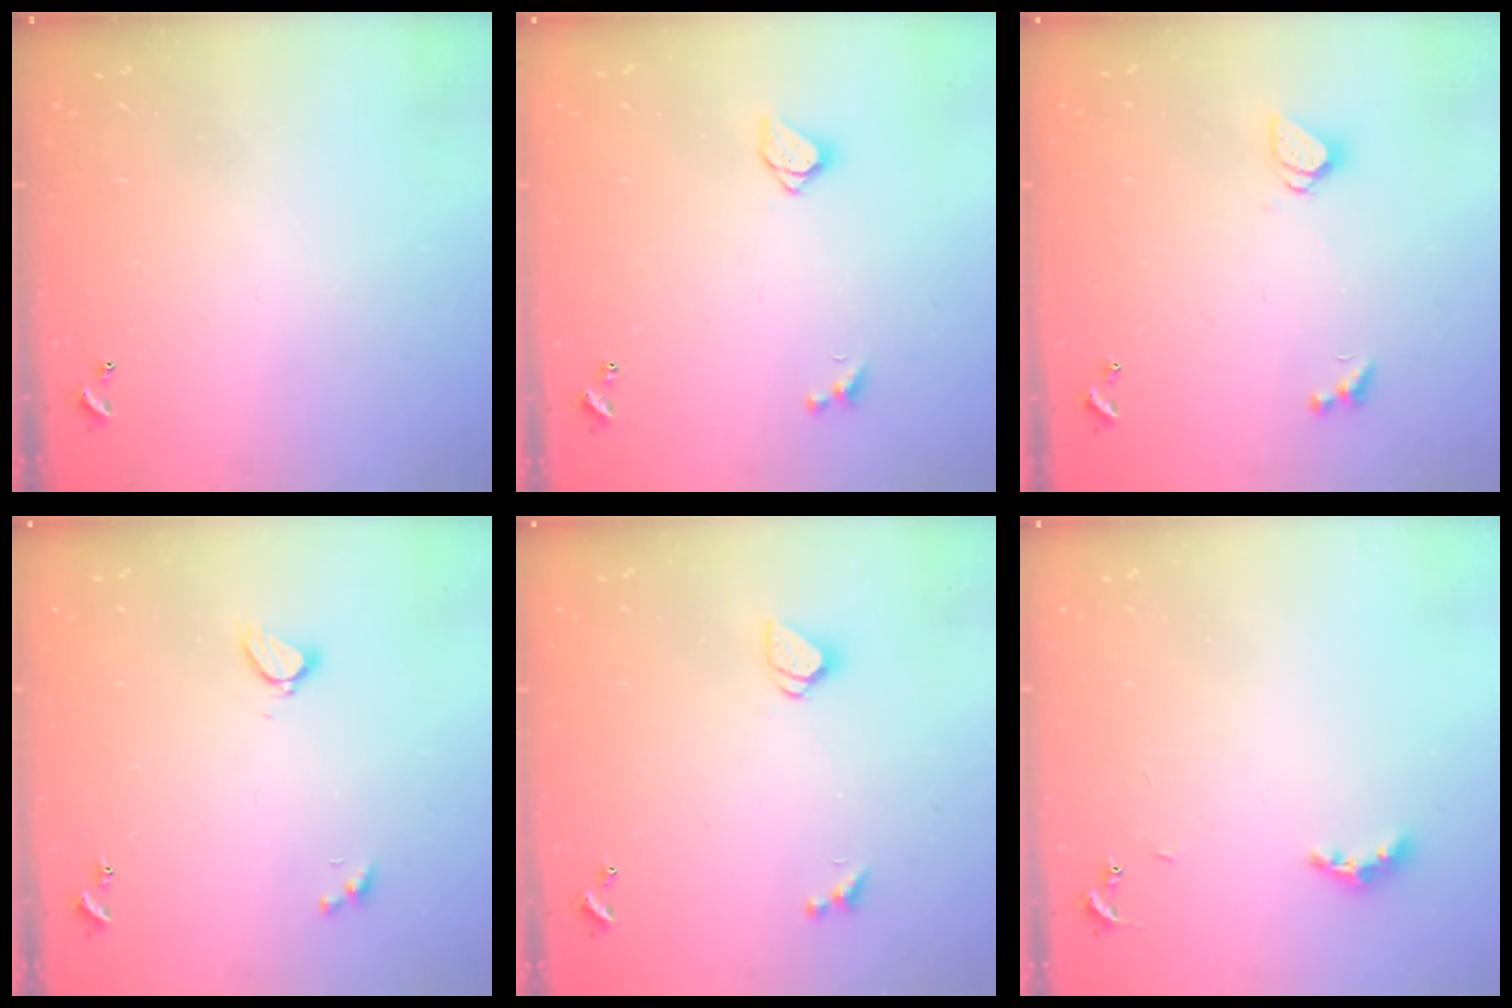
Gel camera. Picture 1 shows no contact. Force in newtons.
{"total": 1.5, "press": 1.5, "slide": 0.3}
{"total": 1.2, "press": 1.1, "slide": 0.5}
{"total": 2.2, "press": 2.2, "slide": 0.3}
{"total": 1.5, "press": 1.4, "slide": 0.5}
{"total": 5.4, "press": 5.4, "slide": 0.6}